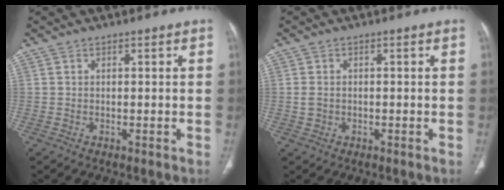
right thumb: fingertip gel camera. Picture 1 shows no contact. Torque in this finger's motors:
{"motor_torque": [-0.14, -0.15, -0.04, 0.16, -0.02]}